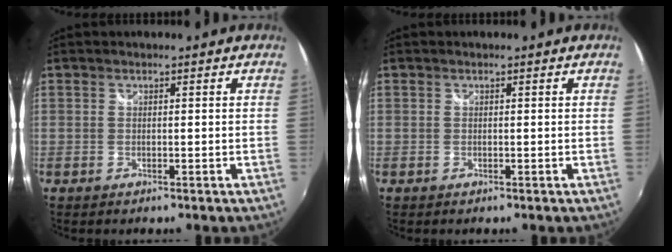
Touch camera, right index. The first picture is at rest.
{"total": 0.0}